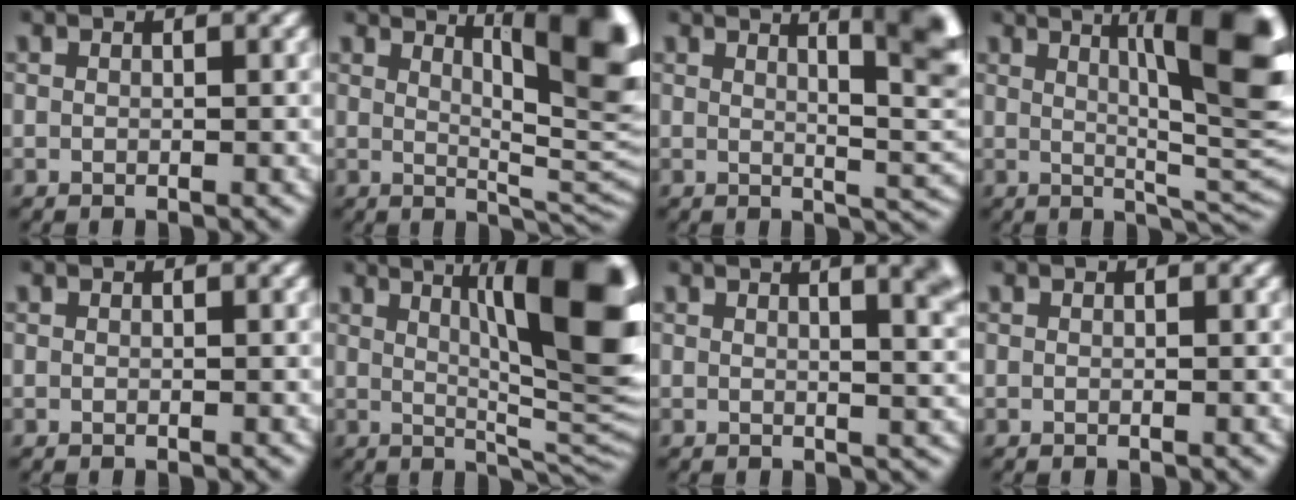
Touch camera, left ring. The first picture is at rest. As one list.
[{"total": 12.2, "force": [3.1, 4.5, 10.9], "torque": [-0.095, 0.003, 0.043]}, {"total": 9.9, "force": [3.2, 3.4, 8.8], "torque": [-0.076, 0.005, 0.046]}, {"total": 14.3, "force": [3.7, 5.0, 12.8], "torque": [-0.125, 0.022, 0.045]}, {"total": 0.0}, {"total": 16.1, "force": [3.8, 5.8, 14.5], "torque": [-0.147, 0.012, 0.049]}, {"total": 6.1, "force": [3.1, 1.8, 4.9], "torque": [-0.040, 0.014, 0.041]}, {"total": 0.0}]